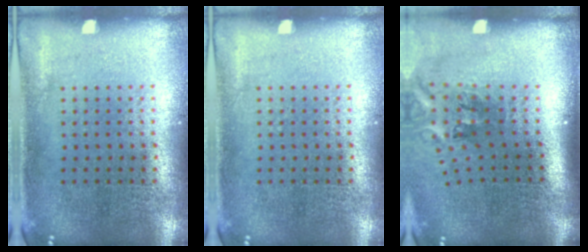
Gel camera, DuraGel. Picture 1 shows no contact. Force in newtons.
{"total": 0.0}
{"total": 2.1, "press": 1.4, "slide": 1.7}